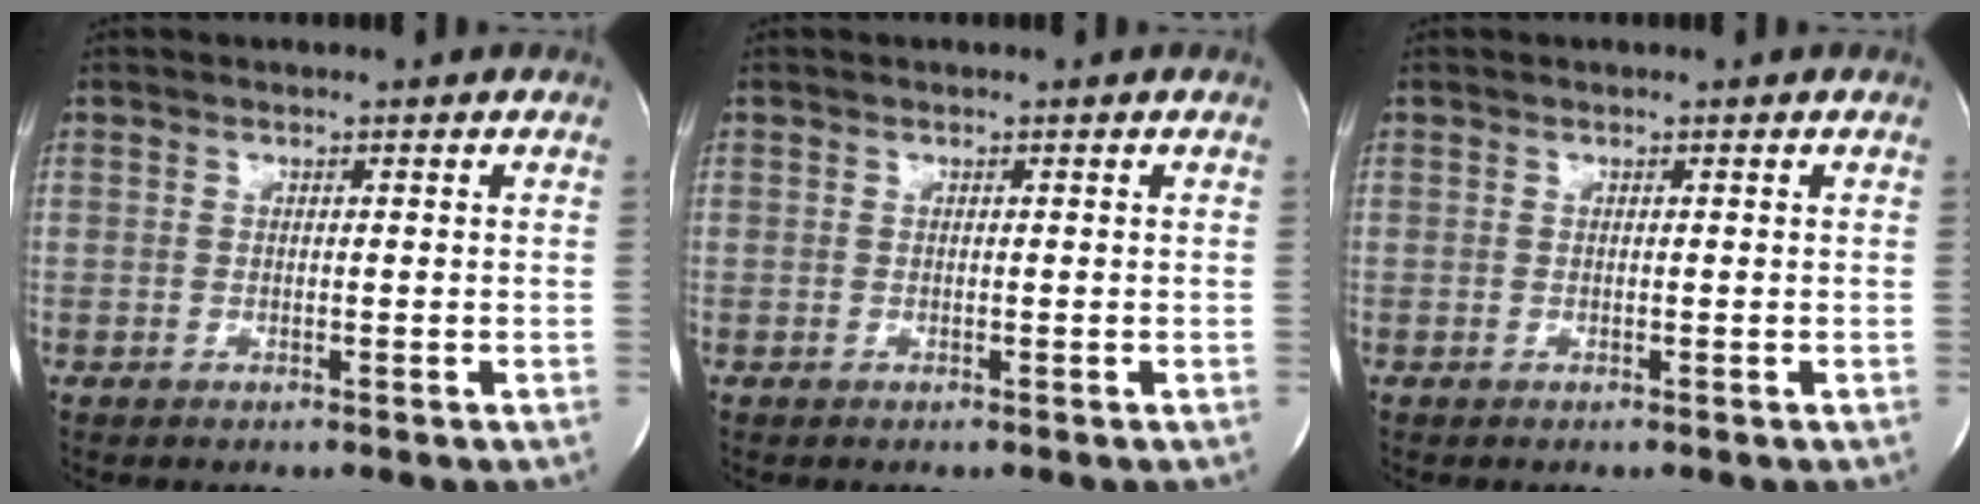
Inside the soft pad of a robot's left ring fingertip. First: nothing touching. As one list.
[{"total": 0.0}, {"total": 0.0}]